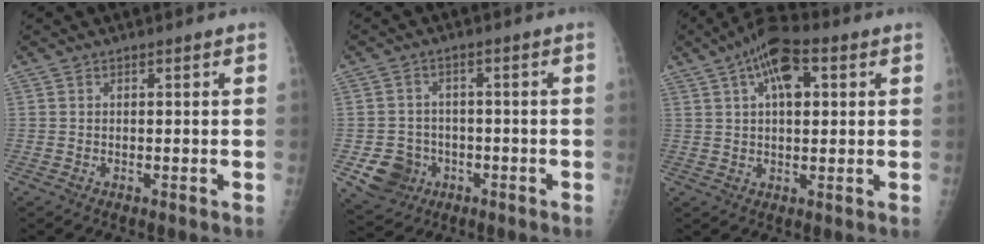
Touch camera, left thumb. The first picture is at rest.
{"total": 7.4, "force": [-2.6, 6.6, 2.1], "torque": [-0.017, 0.016, -0.032]}
{"total": 10.4, "force": [4.0, 5.0, 8.3], "torque": [-0.129, 0.014, 0.060]}